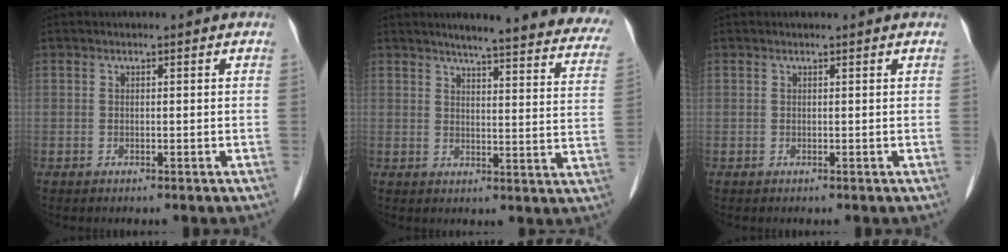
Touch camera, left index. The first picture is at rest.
{"total": 23.7, "force": [21.2, 2.6, 10.5], "torque": [-0.119, -0.051, 0.236]}
{"total": 0.6, "force": [0.6, -0.1, 0.2], "torque": [-0.008, 0.001, 0.012]}